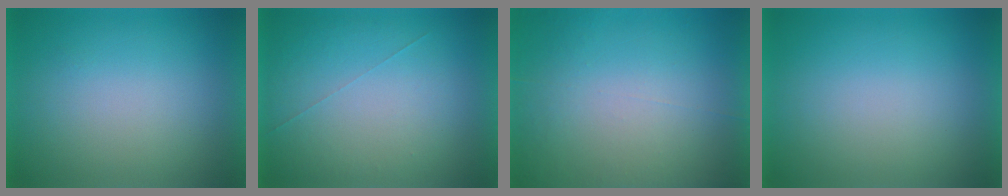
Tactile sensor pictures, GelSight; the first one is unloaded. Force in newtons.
{"total": 1.0}
{"total": 7.1}
{"total": 0.0}